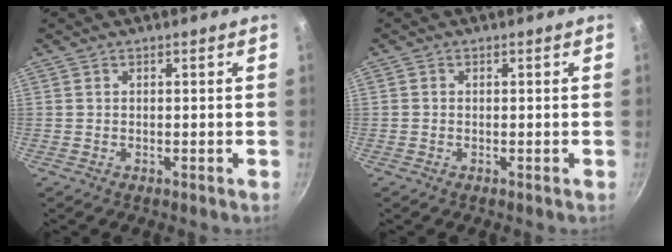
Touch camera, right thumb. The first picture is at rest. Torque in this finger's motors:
{"motor_torque": [0.23, 0.06, -0.45, 0.27, 0.04]}